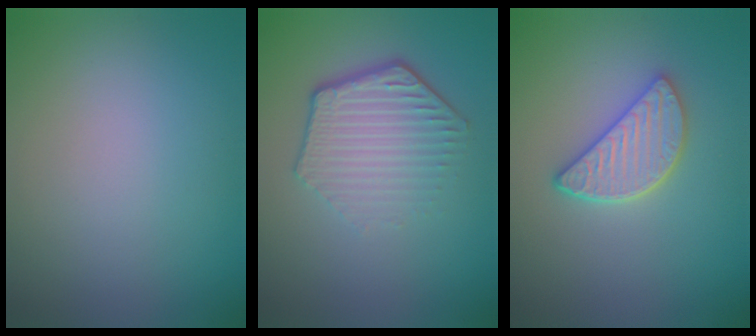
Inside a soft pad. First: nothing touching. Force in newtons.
{"total": 4.3, "press": 3.3, "slide": 2.7}
{"total": 3.9, "press": 3.3, "slide": 2.1}